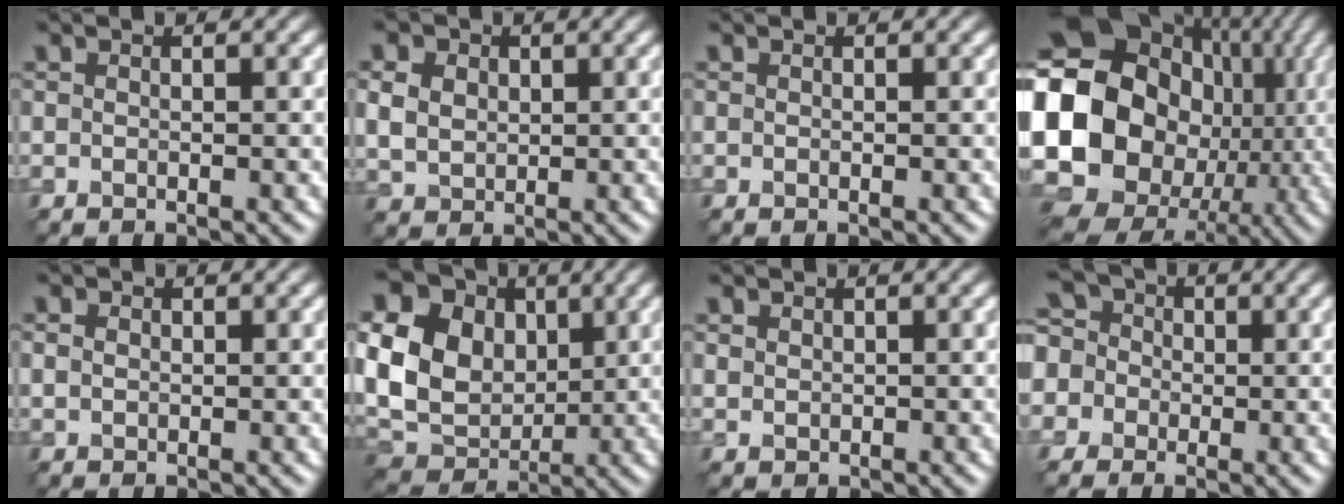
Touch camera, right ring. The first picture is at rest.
{"total": 5.1, "force": [1.6, 4.0, 2.7], "torque": [-0.078, 0.018, 0.017]}
{"total": 0.0}
{"total": 22.0, "force": [-1.2, 19.1, 10.8], "torque": [-0.223, 0.003, -0.057]}
{"total": 1.1, "force": [0.3, 0.9, 0.5], "torque": [-0.011, 0.001, 0.001]}
{"total": 13.8, "force": [2.2, 10.9, 8.1], "torque": [-0.187, 0.013, 0.028]}
{"total": 0.9, "force": [0.4, 0.7, 0.3], "torque": [-0.007, -0.002, 0.009]}
{"total": 7.6, "force": [0.6, 6.8, 3.4], "torque": [-0.088, 0.042, -0.036]}